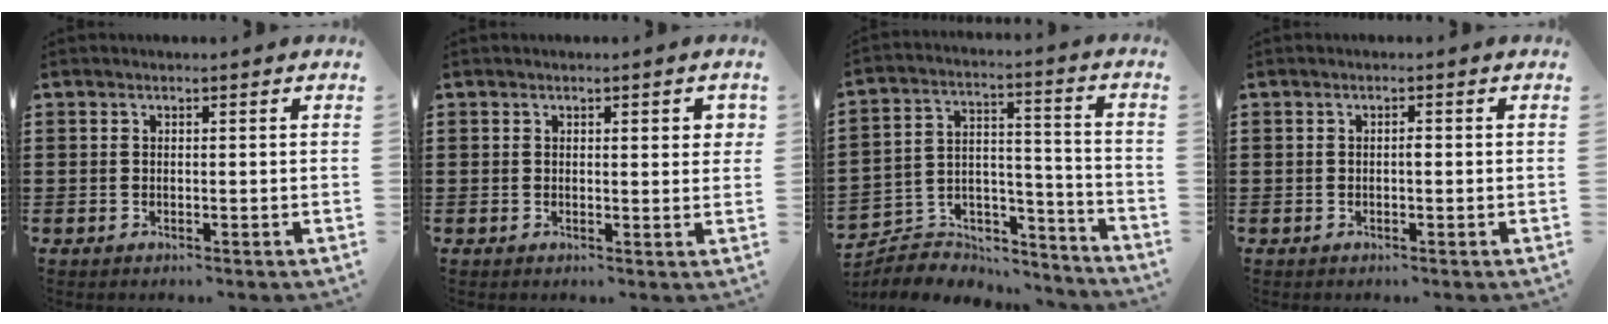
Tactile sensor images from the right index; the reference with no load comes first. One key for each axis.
{"total": 1.3, "fx": 0.5, "fy": 0.3, "fz": 1.1, "tx": -0.014, "ty": 0.001, "tz": 0.005}
{"total": 5.2, "fx": -4.3, "fy": 2.9, "fz": 0.5, "tx": -0.013, "ty": 0.008, "tz": -0.086}
{"total": 0.7, "fx": -0.2, "fy": 0.2, "fz": 0.6, "tx": -0.013, "ty": -0.004, "tz": -0.002}